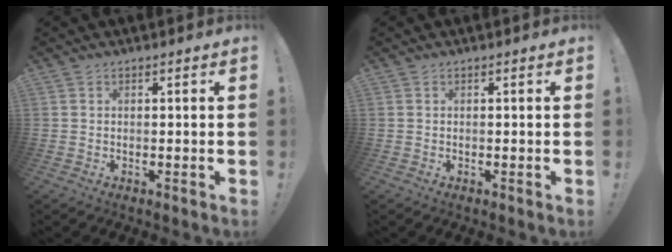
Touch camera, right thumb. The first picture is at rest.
{"total": 0.0}